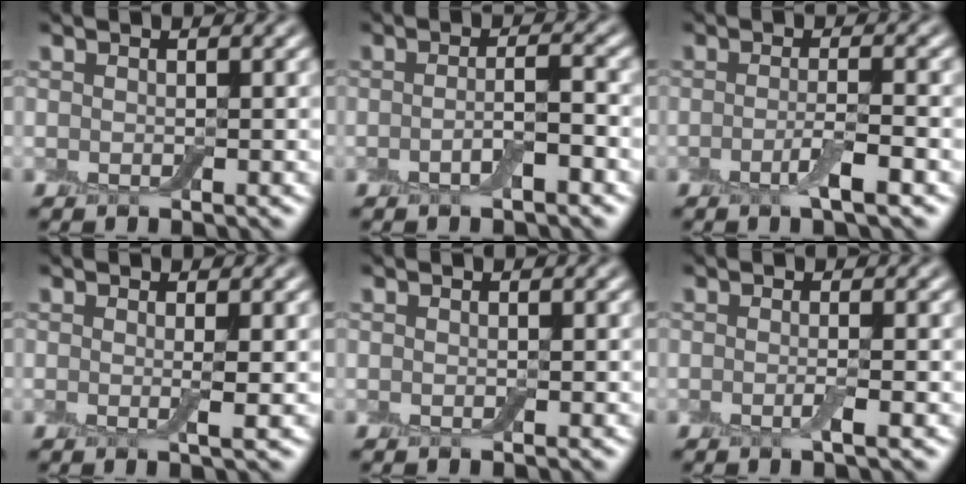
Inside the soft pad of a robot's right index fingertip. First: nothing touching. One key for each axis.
{"total": 2.3, "fx": -0.9, "fy": 0.5, "fz": 2.1, "tx": -0.038, "ty": 0.005, "tz": -0.021}
{"total": 2.7, "fx": -1.0, "fy": 0.4, "fz": 2.4, "tx": -0.043, "ty": 0.000, "tz": -0.024}
{"total": 1.5, "fx": 0.1, "fy": 0.2, "fz": 1.5, "tx": -0.024, "ty": -0.004, "tz": -0.003}
{"total": 0.0}
{"total": 1.4, "fx": -0.3, "fy": 0.2, "fz": 1.3, "tx": -0.021, "ty": -0.006, "tz": -0.010}